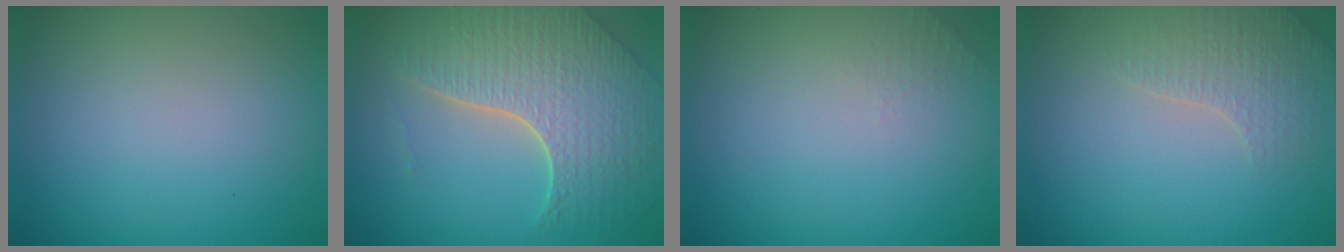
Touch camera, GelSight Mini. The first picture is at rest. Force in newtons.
{"total": 7.9, "press": 5.5, "slide": 5.6}
{"total": 1.0, "press": 0.9, "slide": 0.3}
{"total": 2.6, "press": 2.5, "slide": 0.5}